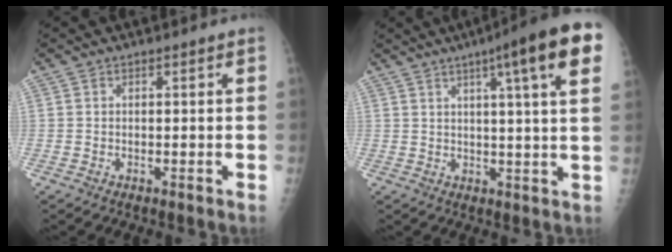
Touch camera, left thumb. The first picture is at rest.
{"total": 15.1, "force": [7.1, 1.3, 13.2], "torque": [-0.178, -0.008, 0.080]}